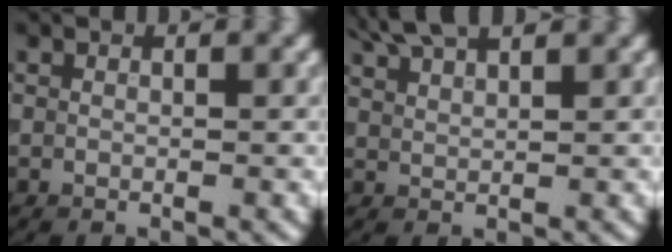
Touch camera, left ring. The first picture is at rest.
{"total": 4.4, "force": [3.7, 1.0, 2.1], "torque": [-0.038, 0.015, 0.057]}